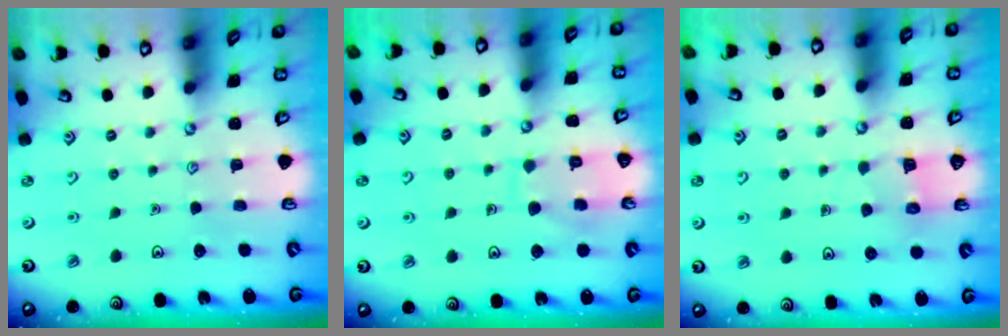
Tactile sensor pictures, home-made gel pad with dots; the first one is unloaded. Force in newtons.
{"total": 8.3, "press": 8.3, "slide": 0.4}
{"total": 4.8, "press": 4.8, "slide": 0.3}